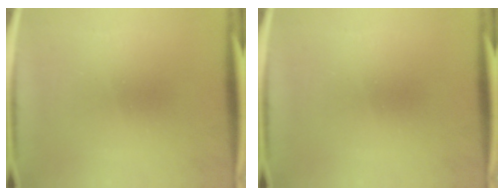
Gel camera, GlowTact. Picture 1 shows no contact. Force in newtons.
{"total": 0.0}